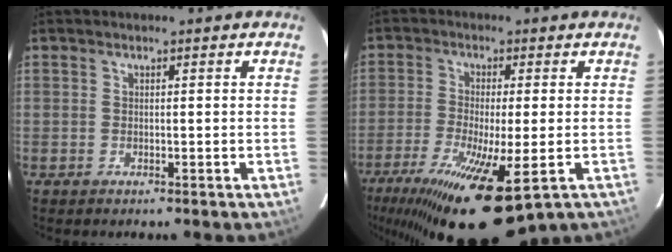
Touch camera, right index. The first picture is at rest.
{"total": 19.0, "force": [-10.3, 5.2, 15.1], "torque": [-0.303, -0.069, -0.168]}